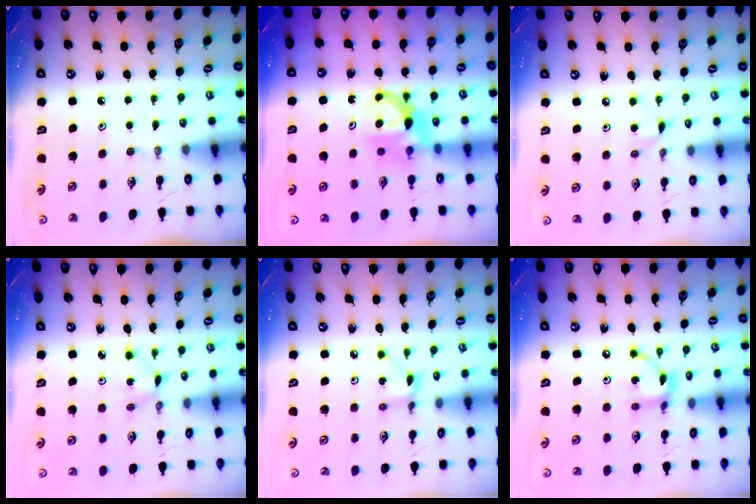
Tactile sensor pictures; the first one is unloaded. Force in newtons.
{"total": 7.3, "press": 7.3, "slide": 0.2}
{"total": 5.6, "press": 5.5, "slide": 0.7}
{"total": 1.9, "press": 1.9, "slide": 0.2}
{"total": 2.7, "press": 2.6, "slide": 0.3}
{"total": 7.4, "press": 7.4, "slide": 0.2}